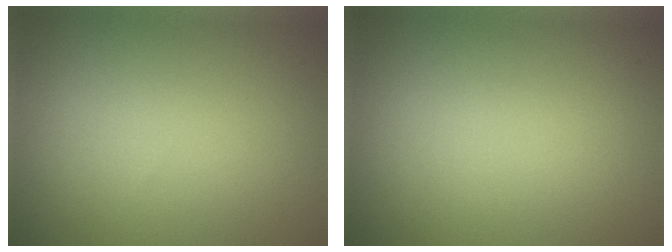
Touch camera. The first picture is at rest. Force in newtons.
{"total": 0.0}